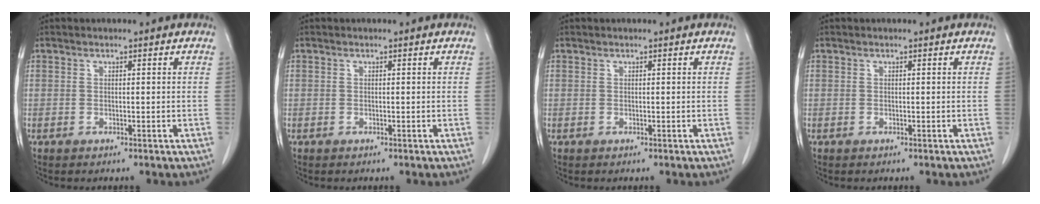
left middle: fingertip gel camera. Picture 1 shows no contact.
{"total": 0.0}
{"total": 0.0}
{"total": 0.0}